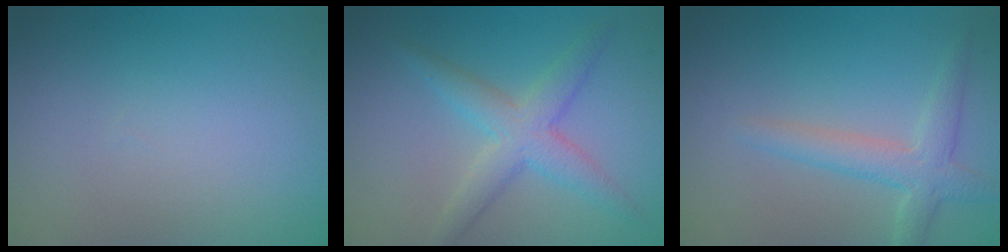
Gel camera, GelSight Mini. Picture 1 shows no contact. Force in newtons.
{"total": 3.7, "press": 3.7, "slide": 0.2}
{"total": 2.9, "press": 2.9, "slide": 0.1}